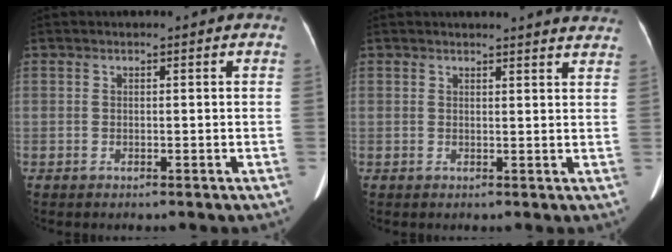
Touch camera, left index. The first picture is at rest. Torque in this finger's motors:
{"motor_torque": [-0.13, -0.11, -0.01, -0.01]}